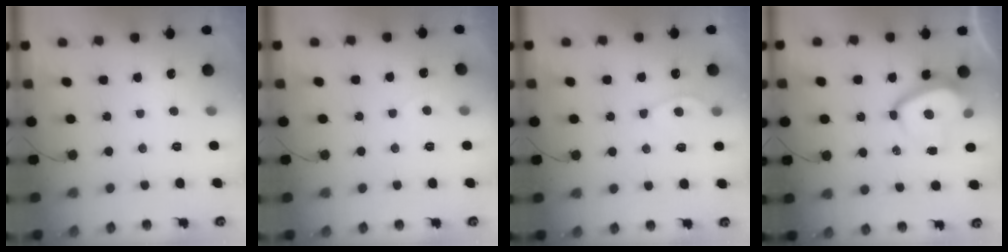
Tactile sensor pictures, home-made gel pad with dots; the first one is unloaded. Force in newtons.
{"total": 2.1, "press": 2.1, "slide": 0.3}
{"total": 3.6, "press": 3.6, "slide": 0.4}
{"total": 11.9, "press": 11.8, "slide": 0.9}